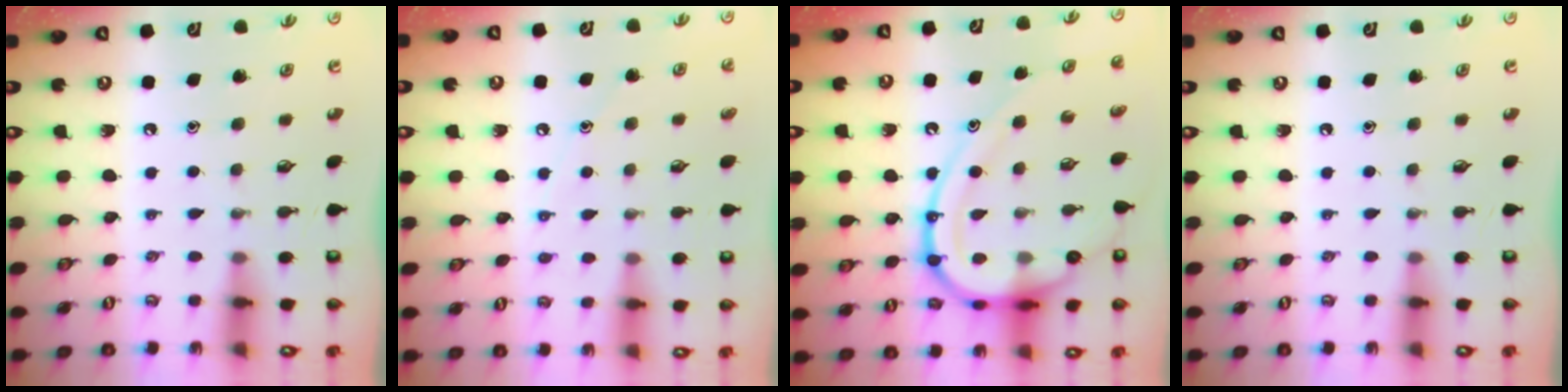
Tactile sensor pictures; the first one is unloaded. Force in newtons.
{"total": 5.6, "press": 5.6, "slide": 0.7}
{"total": 20.4, "press": 20.3, "slide": 2.2}
{"total": 0.0}